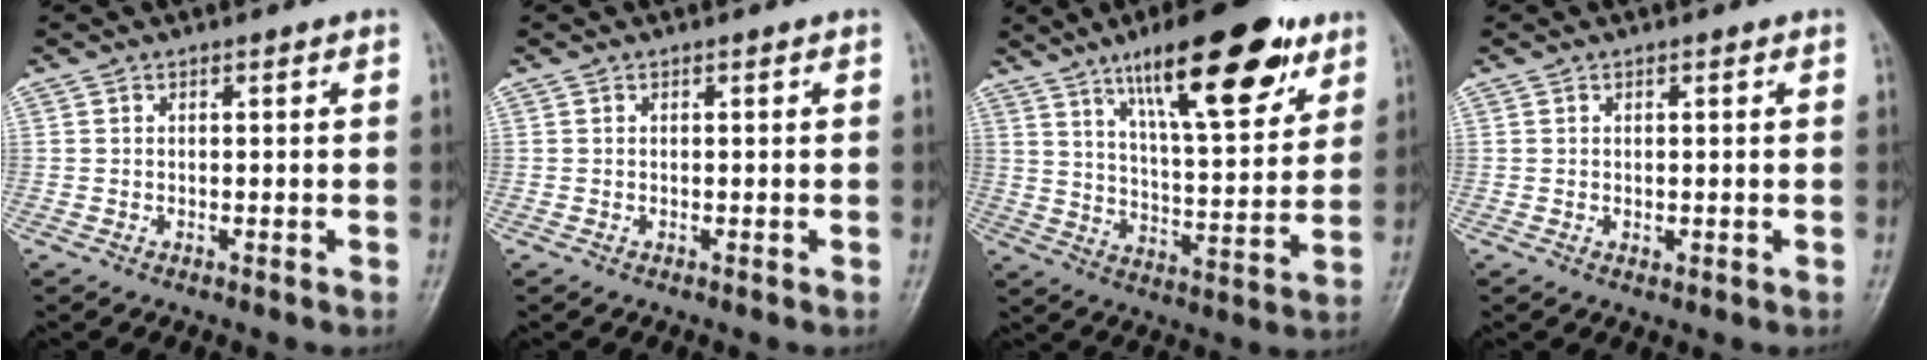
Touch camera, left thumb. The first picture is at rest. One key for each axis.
{"total": 0.0}
{"total": 21.5, "fx": 12.5, "fy": 6.5, "fz": 16.2, "tx": -0.215, "ty": -0.045, "tz": 0.202}
{"total": 1.1, "fx": 0.1, "fy": 0.9, "fz": 0.6, "tx": -0.004, "ty": -0.001, "tz": 0.002}